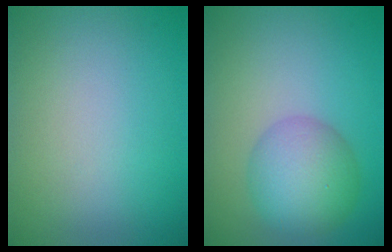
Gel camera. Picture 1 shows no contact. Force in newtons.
{"total": 5.9, "press": 5.8, "slide": 0.2}